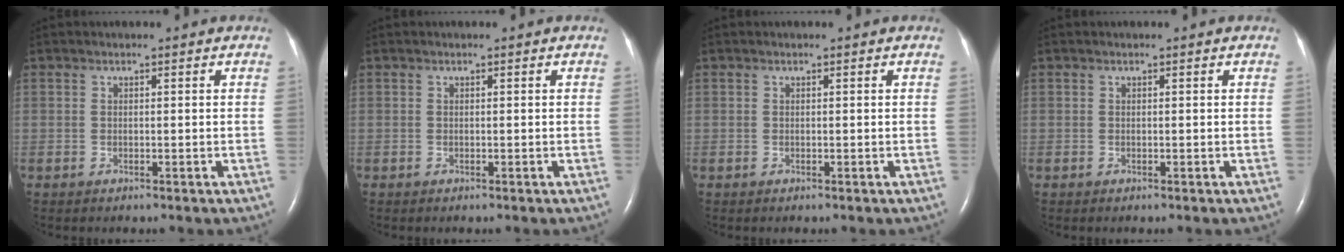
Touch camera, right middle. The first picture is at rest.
{"total": 0.0}
{"total": 0.0}
{"total": 0.0}